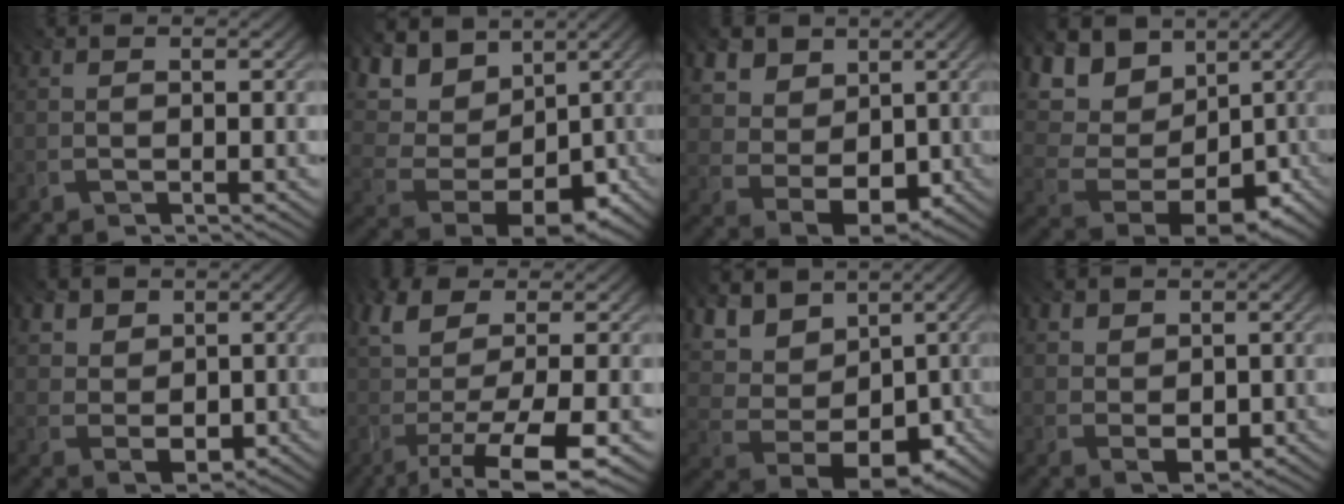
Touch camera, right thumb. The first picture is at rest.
{"total": 12.5, "force": [3.2, 8.6, 8.5], "torque": [-0.190, 0.018, 0.071]}
{"total": 9.3, "force": [2.8, 7.3, 5.0], "torque": [-0.131, 0.011, 0.052]}
{"total": 14.1, "force": [3.7, 10.0, 9.2], "torque": [-0.213, 0.026, 0.082]}
{"total": 4.9, "force": [1.9, 3.9, 2.4], "torque": [-0.077, -0.006, 0.038]}
{"total": 10.8, "force": [-1.0, 3.6, 10.1], "torque": [-0.175, 0.005, -0.020]}
{"total": 11.4, "force": [3.2, 8.0, 7.5], "torque": [-0.174, 0.010, 0.067]}
{"total": 3.6, "force": [1.6, 2.7, 1.9], "torque": [-0.052, -0.006, 0.029]}